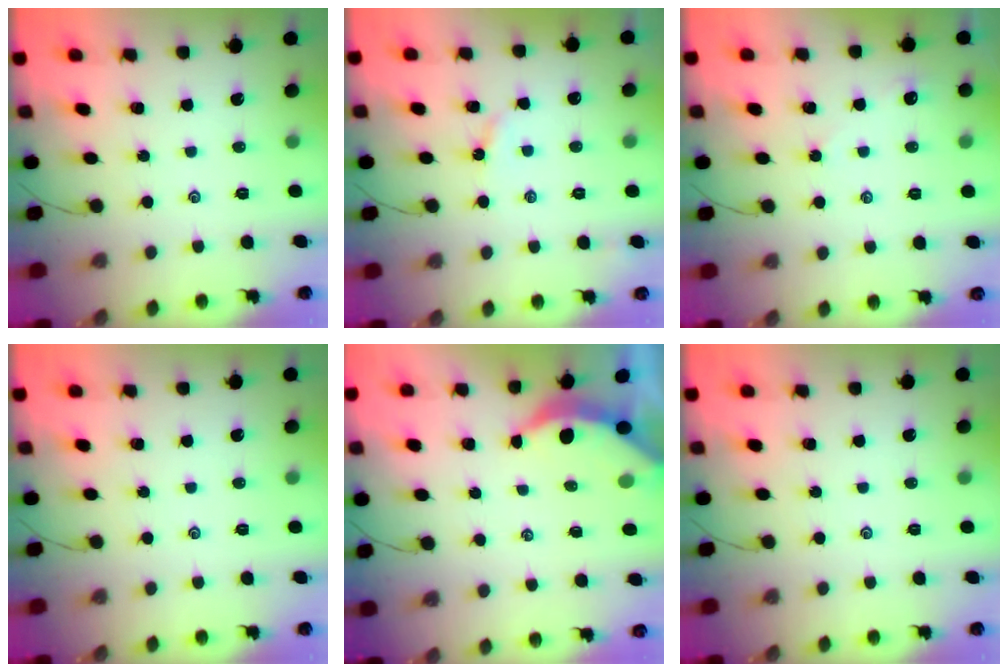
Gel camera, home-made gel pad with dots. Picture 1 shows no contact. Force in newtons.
{"total": 3.0, "press": 3.0, "slide": 0.4}
{"total": 2.3, "press": 2.3, "slide": 0.3}
{"total": 0.0}
{"total": 4.0, "press": 3.9, "slide": 0.5}
{"total": 0.0}